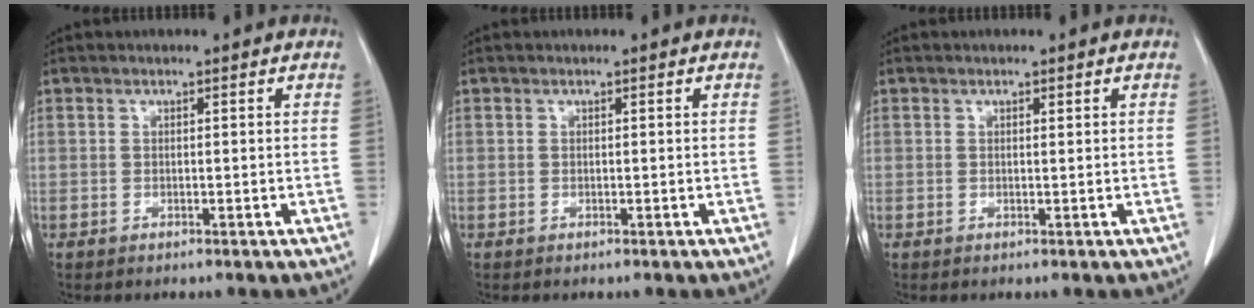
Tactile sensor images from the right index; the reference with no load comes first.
{"total": 0.0}
{"total": 0.0}